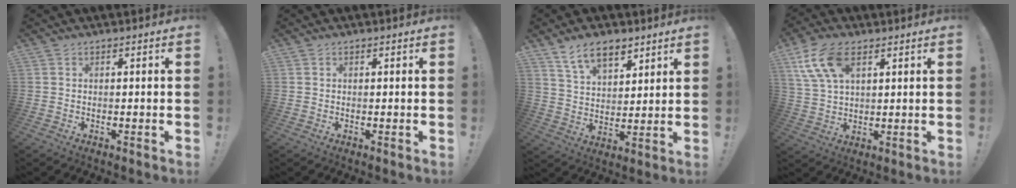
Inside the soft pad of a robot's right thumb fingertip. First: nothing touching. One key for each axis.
{"total": 0.0}
{"total": 10.7, "fx": 7.2, "fy": 5.6, "fz": 5.6, "tx": -0.092, "ty": -0.032, "tz": 0.135}
{"total": 11.7, "fx": 5.6, "fy": 6.2, "fz": 8.3, "tx": -0.160, "ty": -0.012, "tz": 0.106}